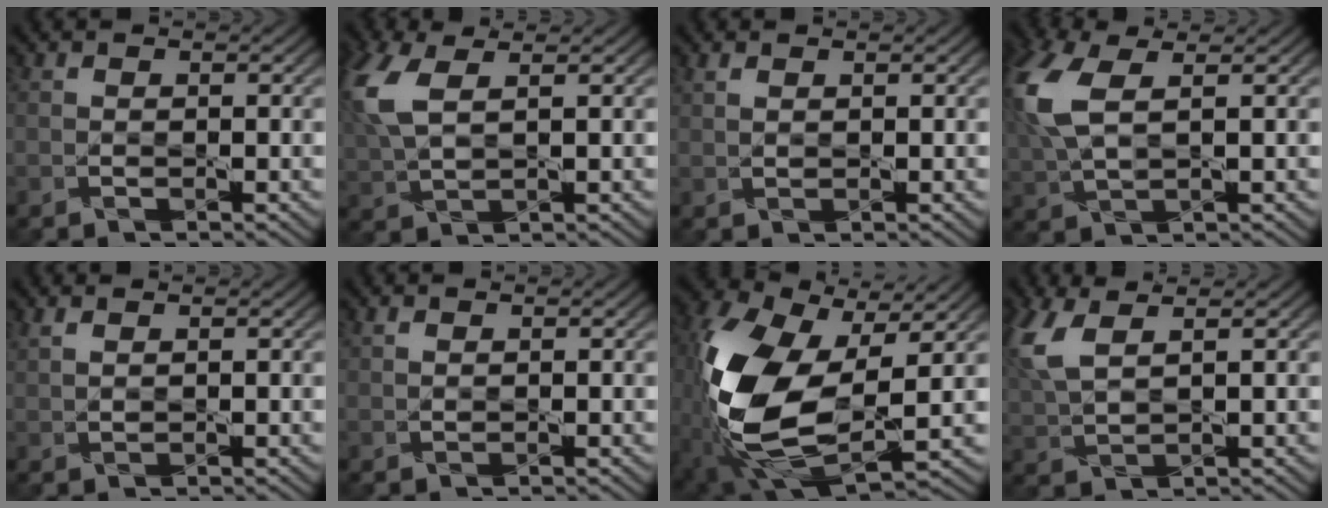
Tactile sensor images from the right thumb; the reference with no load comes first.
{"total": 7.8, "force": [2.5, 3.6, 6.4], "torque": [-0.188, 0.012, 0.050]}
{"total": 1.0, "force": [0.7, 0.2, 0.6], "torque": [-0.022, 0.001, 0.016]}
{"total": 9.3, "force": [2.4, 4.4, 7.8], "torque": [-0.232, 0.012, 0.046]}
{"total": 1.3, "force": [1.0, 0.2, 0.8], "torque": [-0.027, 0.002, 0.025]}
{"total": 0.8, "force": [0.5, 0.3, 0.5], "torque": [-0.017, 0.000, 0.013]}
{"total": 18.0, "force": [-0.3, 9.9, 15.0], "torque": [-0.352, -0.016, -0.010]}
{"total": 7.0, "force": [3.1, 2.8, 5.6], "torque": [-0.156, 0.014, 0.063]}